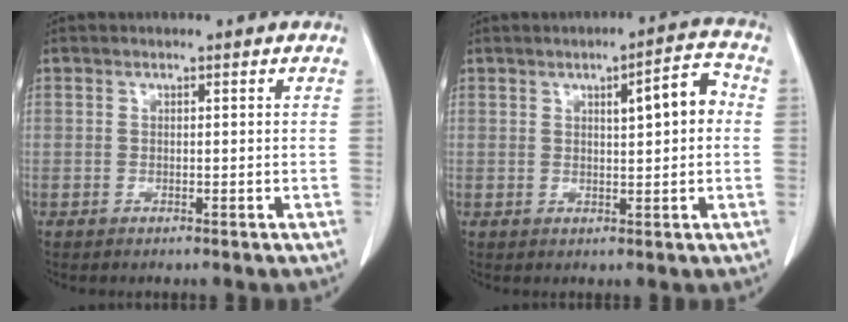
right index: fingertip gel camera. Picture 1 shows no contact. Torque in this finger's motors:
{"motor_torque": [0.19, 0.10, 0.13, 0.04]}